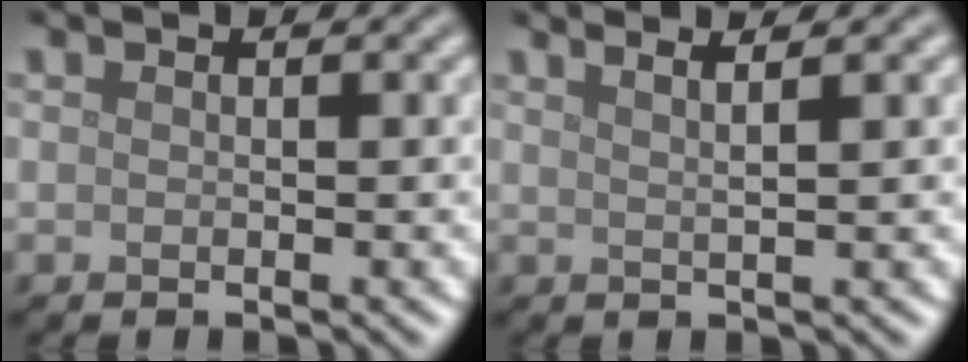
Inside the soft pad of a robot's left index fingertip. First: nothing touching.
{"total": 3.7, "force": [2.4, 1.4, 2.4], "torque": [-0.011, 0.024, -0.002]}